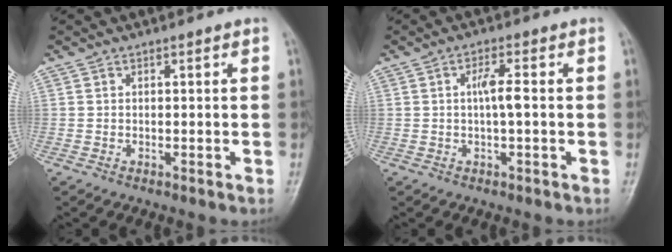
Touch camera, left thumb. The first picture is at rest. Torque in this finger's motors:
{"motor_torque": [0.12, 0.07, 0.60, 0.10, 0.06]}